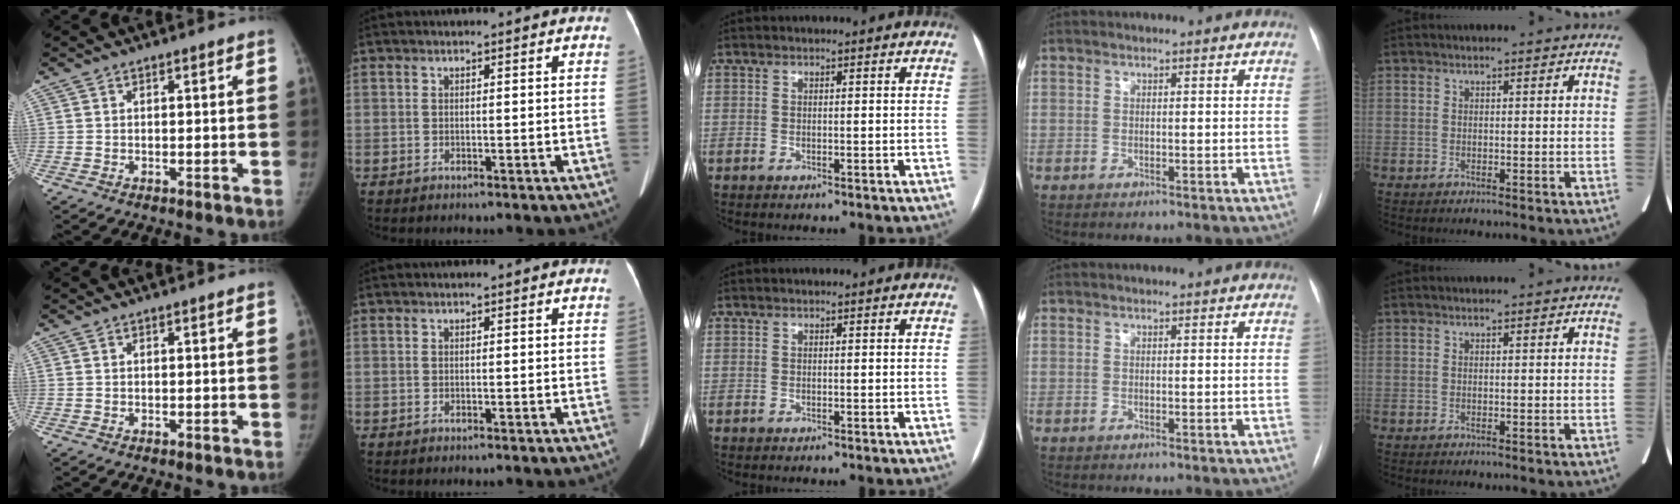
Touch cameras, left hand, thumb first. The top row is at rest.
{}